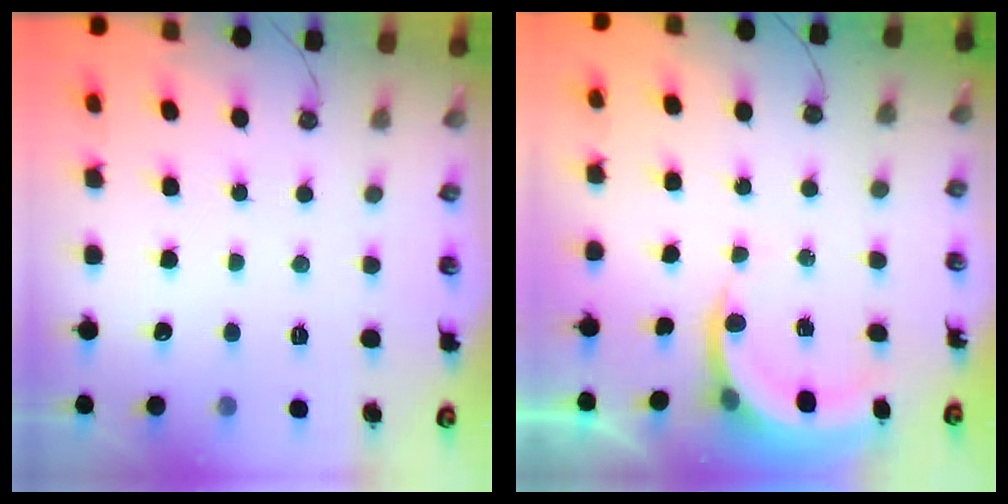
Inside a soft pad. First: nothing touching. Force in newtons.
{"total": 5.1, "press": 5.0, "slide": 0.7}